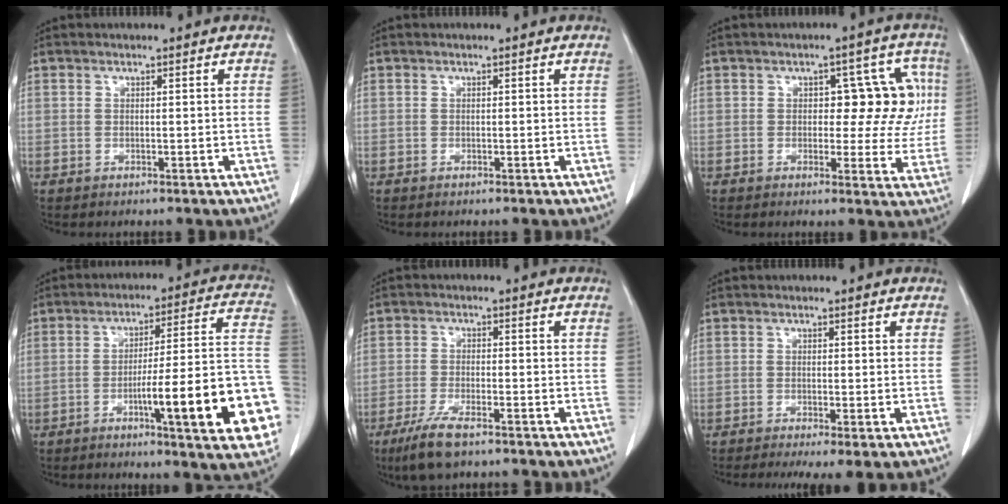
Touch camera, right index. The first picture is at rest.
{"total": 0.0}
{"total": 9.1, "force": [1.2, 4.8, 7.6], "torque": [-0.070, 0.032, 0.014]}
{"total": 19.7, "force": [-6.6, 1.6, 18.5], "torque": [-0.175, 0.017, -0.087]}
{"total": 6.6, "force": [-4.6, 1.1, 4.5], "torque": [-0.096, -0.016, -0.081]}
{"total": 4.8, "force": [-2.9, 0.9, 3.7], "torque": [-0.058, -0.016, -0.049]}